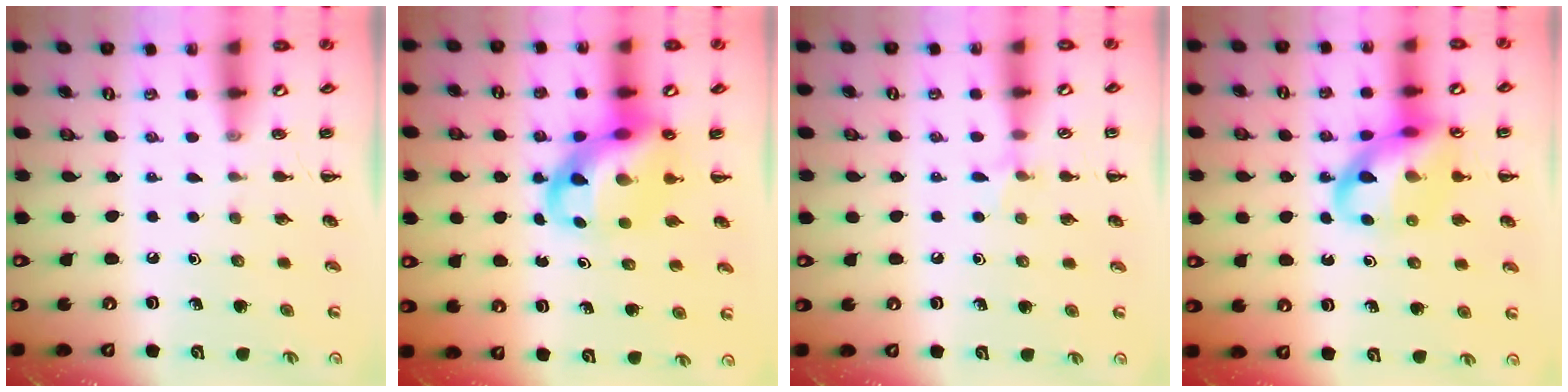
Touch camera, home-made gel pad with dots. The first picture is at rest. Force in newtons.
{"total": 11.4, "press": 11.0, "slide": 3.0}
{"total": 5.8, "press": 5.4, "slide": 2.0}
{"total": 14.7, "press": 14.6, "slide": 1.9}